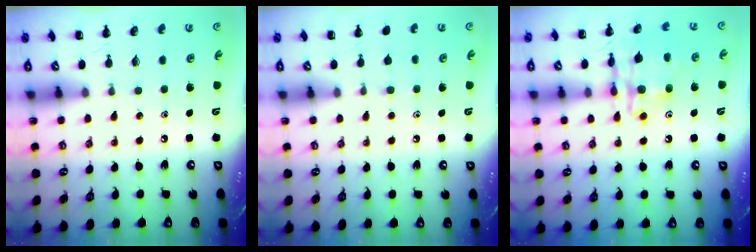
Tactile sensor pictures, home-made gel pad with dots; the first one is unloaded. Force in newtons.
{"total": 5.5, "press": 5.2, "slide": 1.8}
{"total": 14.2, "press": 14.1, "slide": 1.3}